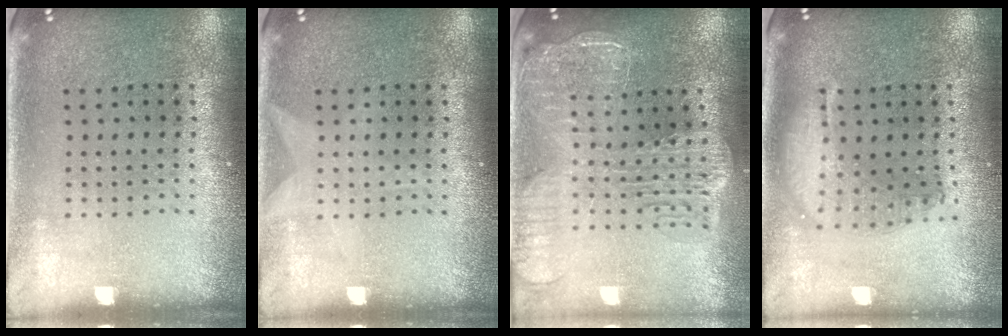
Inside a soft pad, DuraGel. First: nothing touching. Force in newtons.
{"total": 0.8, "press": 0.8, "slide": 0.1}
{"total": 2.7, "press": 2.3, "slide": 1.4}
{"total": 1.6, "press": 1.4, "slide": 0.7}